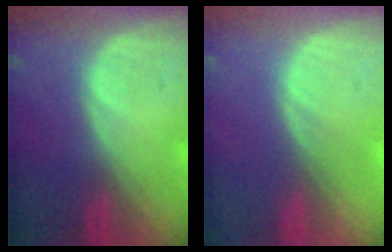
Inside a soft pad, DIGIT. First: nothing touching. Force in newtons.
{"total": 0.0}